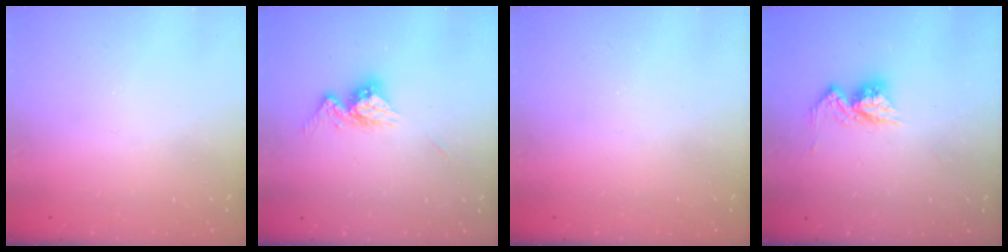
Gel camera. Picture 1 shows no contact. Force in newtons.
{"total": 9.4, "press": 9.4, "slide": 0.8}
{"total": 0.0}
{"total": 9.6, "press": 9.6, "slide": 0.8}